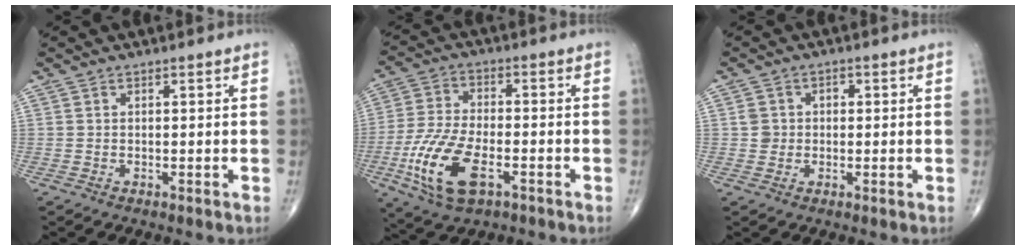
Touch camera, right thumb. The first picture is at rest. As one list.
[{"total": 14.1, "force": [-5.2, 6.7, 11.3], "torque": [-0.237, 0.009, -0.096]}, {"total": 3.1, "force": [0.1, 3.0, 0.8], "torque": [0.008, 0.008, 0.000]}]